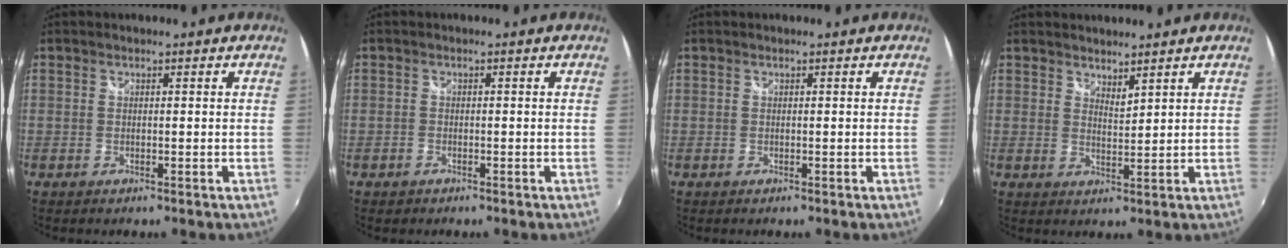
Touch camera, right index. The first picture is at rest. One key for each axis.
{"total": 1.3, "fx": -0.9, "fy": 0.9, "fz": 0.2, "tx": -0.007, "ty": 0.001, "tz": -0.013}
{"total": 0.0}
{"total": 2.6, "fx": 2.4, "fy": 0.5, "fz": 0.9, "tx": -0.013, "ty": 0.000, "tz": 0.041}